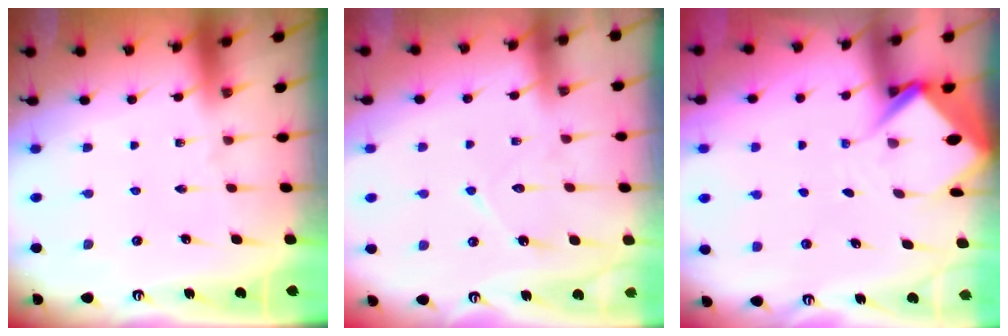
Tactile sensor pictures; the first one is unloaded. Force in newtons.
{"total": 7.5, "press": 7.5, "slide": 0.7}
{"total": 5.0, "press": 5.0, "slide": 0.5}